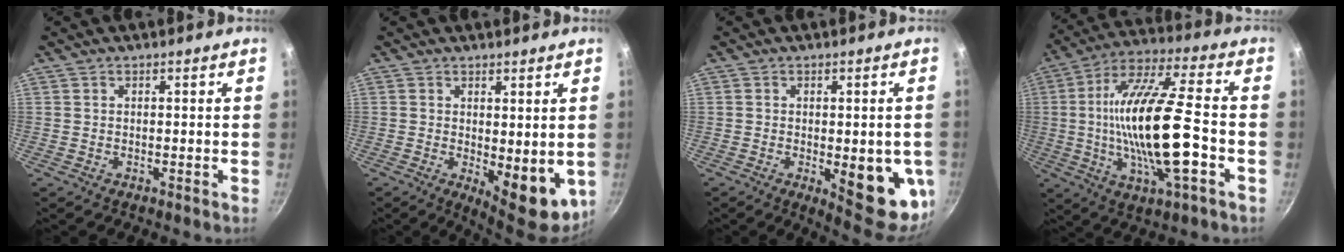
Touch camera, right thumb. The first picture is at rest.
{"total": 9.5, "force": [-0.6, 4.3, 8.4], "torque": [-0.089, -0.008, 0.006]}
{"total": 13.7, "force": [-2.6, 5.1, 12.4], "torque": [-0.117, -0.015, -0.025]}
{"total": 21.5, "force": [-3.0, 6.0, 20.4], "torque": [-0.376, 0.019, -0.057]}